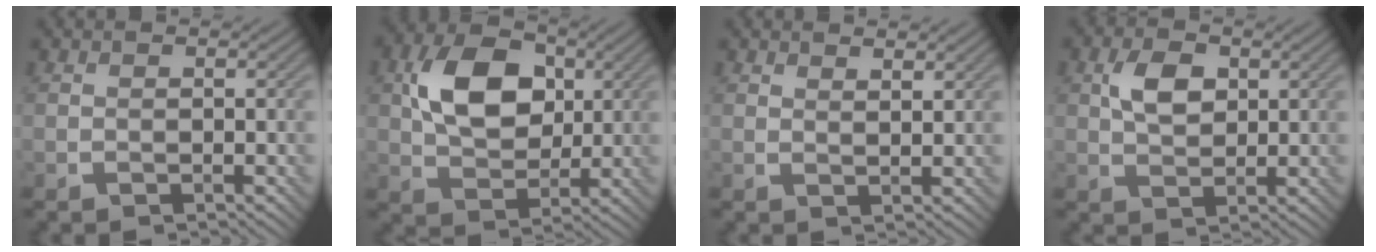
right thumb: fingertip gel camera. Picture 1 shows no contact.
{"total": 10.2, "force": [2.3, 7.1, 7.1], "torque": [-0.142, 0.013, 0.038]}
{"total": 1.8, "force": [1.4, 0.3, 1.1], "torque": [-0.017, -0.004, 0.027]}
{"total": 4.7, "force": [1.4, 3.0, 3.4], "torque": [-0.070, 0.006, 0.022]}